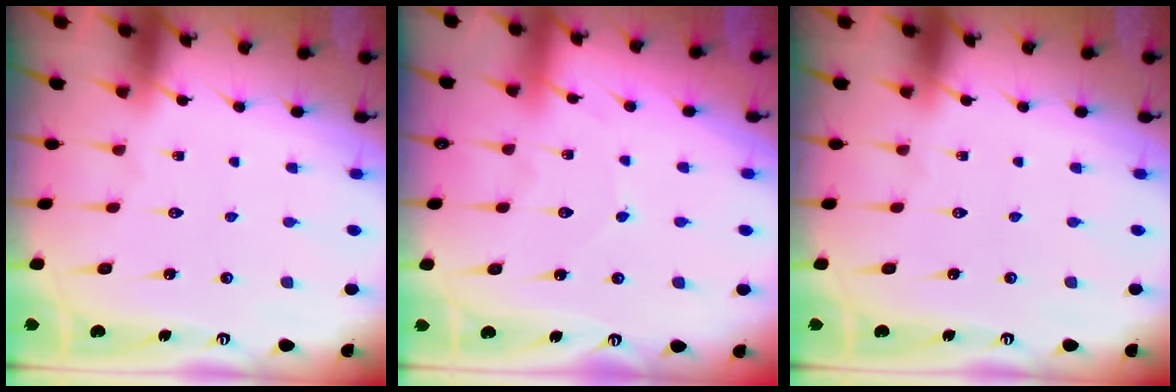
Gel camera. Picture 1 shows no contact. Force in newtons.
{"total": 3.9, "press": 3.9, "slide": 0.4}
{"total": 0.0}